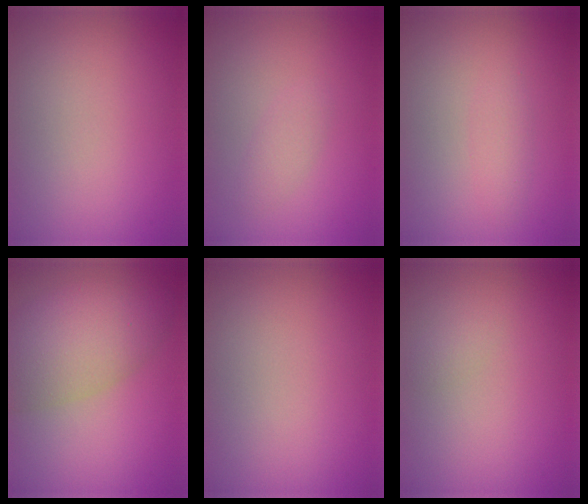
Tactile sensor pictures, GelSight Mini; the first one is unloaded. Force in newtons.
{"total": 1.2, "press": 1.1, "slide": 0.1}
{"total": 1.1, "press": 1.1, "slide": 0.0}
{"total": 6.8, "press": 6.7, "slide": 0.5}
{"total": 0.0}
{"total": 0.6, "press": 0.6, "slide": 0.0}